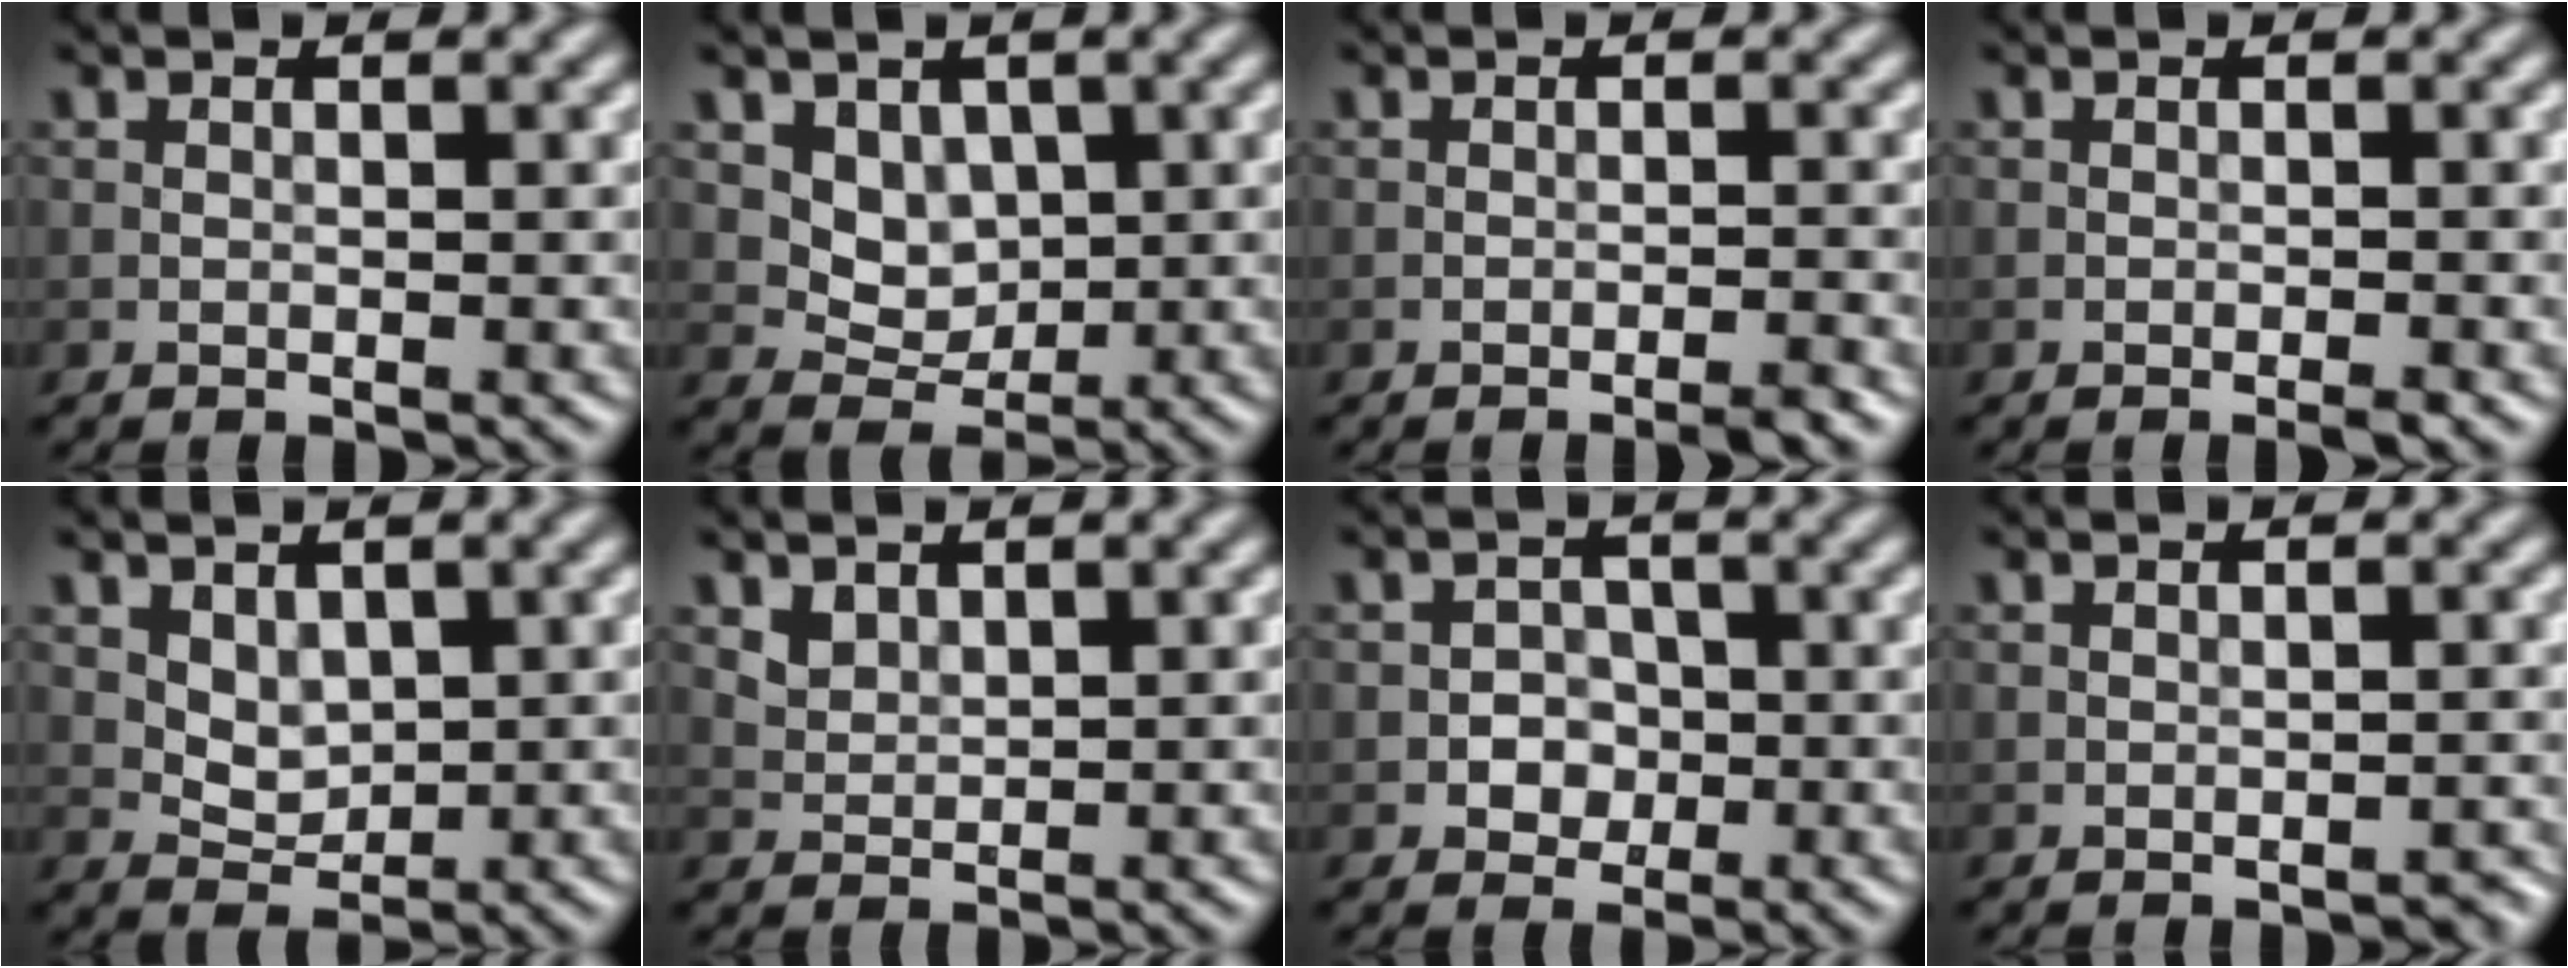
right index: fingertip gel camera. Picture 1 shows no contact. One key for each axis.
{"total": 3.0, "fx": 1.0, "fy": 2.4, "fz": 1.6, "tx": -0.030, "ty": -0.018, "tz": 0.028}
{"total": 1.6, "fx": -1.2, "fy": 0.1, "fz": 1.1, "tx": -0.012, "ty": 0.003, "tz": -0.023}
{"total": 1.0, "fx": -0.7, "fy": 0.1, "fz": 0.7, "tx": -0.010, "ty": -0.001, "tz": -0.013}
{"total": 2.3, "fx": 0.8, "fy": 1.7, "fz": 1.3, "tx": -0.022, "ty": -0.010, "tz": 0.021}
{"total": 1.7, "fx": 1.1, "fy": 1.1, "fz": 0.6, "tx": -0.019, "ty": -0.008, "tz": 0.029}
{"total": 2.2, "fx": -0.6, "fy": 2.0, "fz": 0.8, "tx": 0.006, "ty": 0.001, "tz": -0.019}
{"total": 0.9, "fx": -0.8, "fy": 0.3, "fz": 0.3, "tx": -0.002, "ty": 0.003, "tz": -0.010}